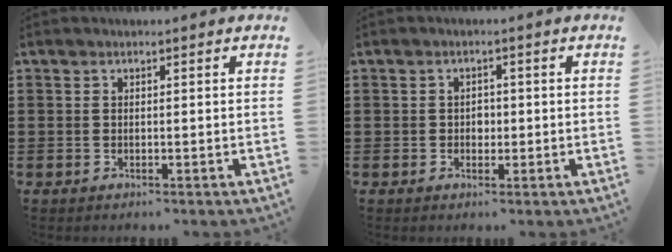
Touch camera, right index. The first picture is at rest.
{"total": 1.4, "force": [-0.2, 1.1, 0.9], "torque": [-0.019, 0.004, -0.005]}